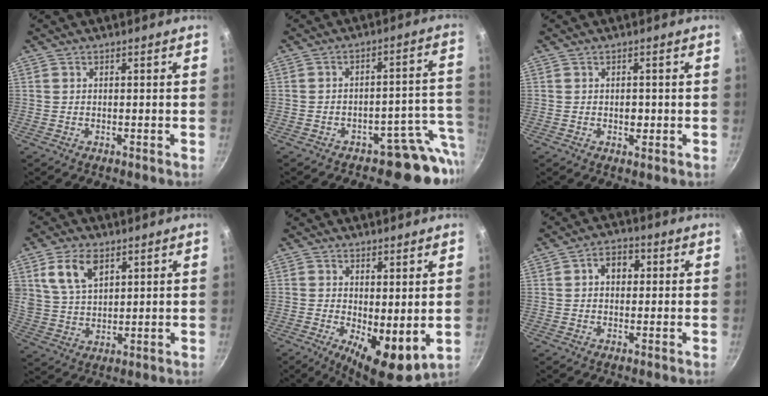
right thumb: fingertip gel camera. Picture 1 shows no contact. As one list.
[{"total": 9.7, "force": [-5.9, 5.8, 5.1], "torque": [0.011, 0.060, -0.073]}, {"total": 1.8, "force": [-0.2, 1.2, 1.2], "torque": [-0.008, -0.003, -0.003]}, {"total": 9.2, "force": [4.5, 5.5, 5.9], "torque": [-0.100, -0.015, 0.090]}, {"total": 8.8, "force": [0.0, 3.5, 8.1], "torque": [-0.107, -0.019, 0.007]}, {"total": 5.2, "force": [1.0, 3.9, 3.3], "torque": [-0.024, 0.011, 0.007]}]